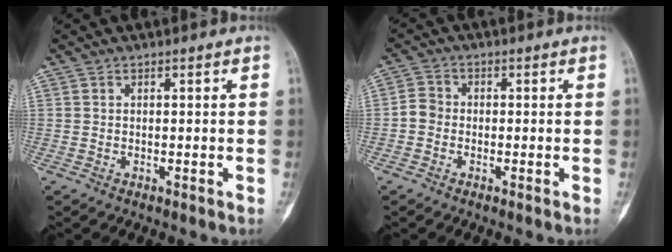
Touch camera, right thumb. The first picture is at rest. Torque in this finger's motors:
{"motor_torque": [0.38, -0.36, 0.51, -0.25, -0.12]}